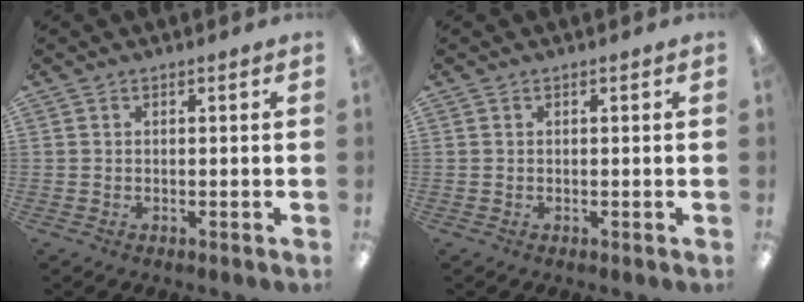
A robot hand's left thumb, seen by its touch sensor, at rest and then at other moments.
{"total": 0.0}